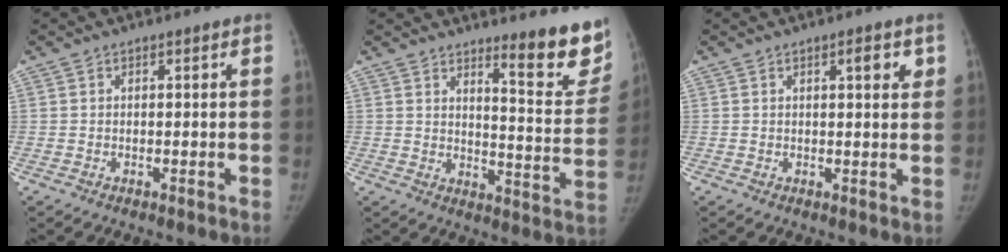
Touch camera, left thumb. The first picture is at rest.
{"total": 13.3, "force": [9.8, 2.5, 8.7], "torque": [-0.072, -0.085, 0.132]}
{"total": 3.1, "force": [1.4, 0.9, 2.6], "torque": [-0.026, -0.004, 0.018]}